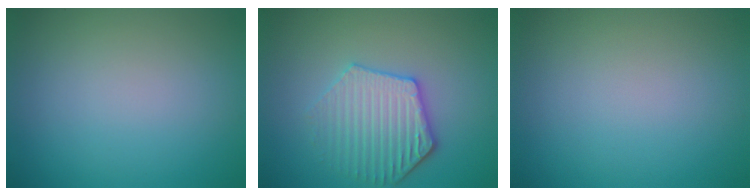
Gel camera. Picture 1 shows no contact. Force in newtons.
{"total": 4.2, "press": 3.9, "slide": 1.6}
{"total": 0.0}